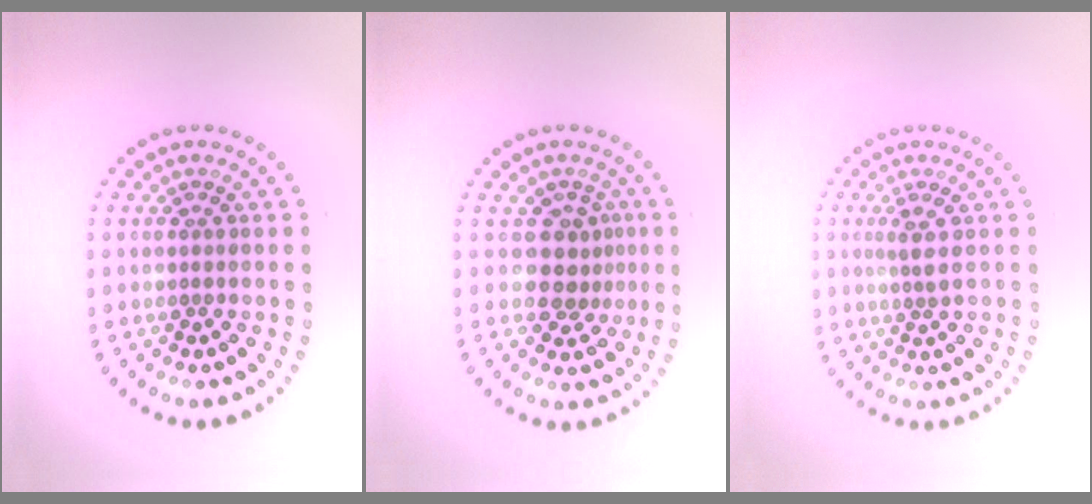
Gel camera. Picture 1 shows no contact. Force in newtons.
{"total": 2.8, "press": 2.1, "slide": 1.8}
{"total": 1.7, "press": 1.2, "slide": 1.3}